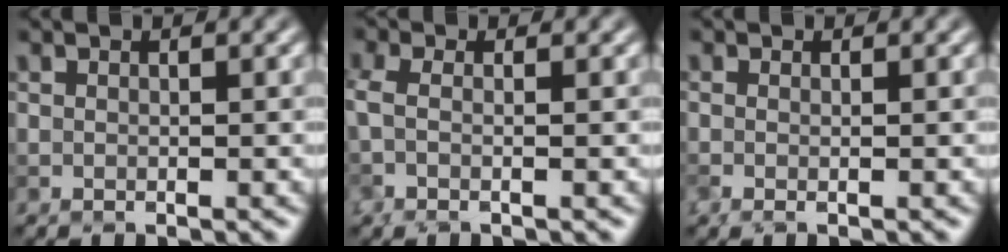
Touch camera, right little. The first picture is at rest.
{"total": 1.9, "force": [0.2, 0.5, 1.8], "torque": [-0.051, -0.007, -0.006]}
{"total": 0.8, "force": [-0.1, 0.2, 0.8], "torque": [-0.021, -0.008, -0.007]}